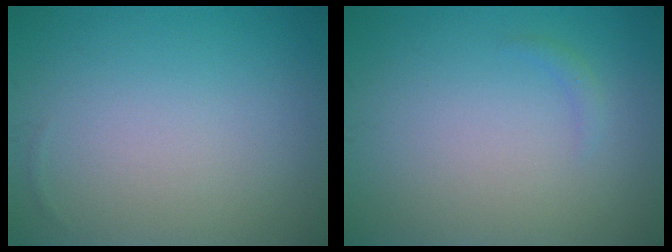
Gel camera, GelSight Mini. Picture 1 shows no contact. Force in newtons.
{"total": 0.7, "press": 0.7, "slide": 0.1}